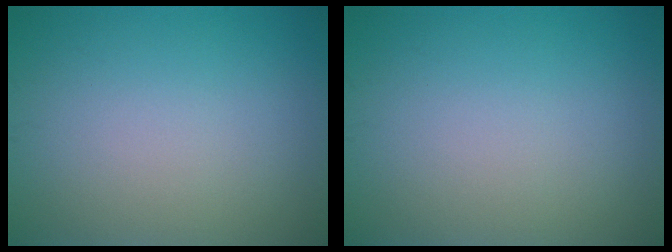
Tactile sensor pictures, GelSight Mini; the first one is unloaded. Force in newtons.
{"total": 0.0}